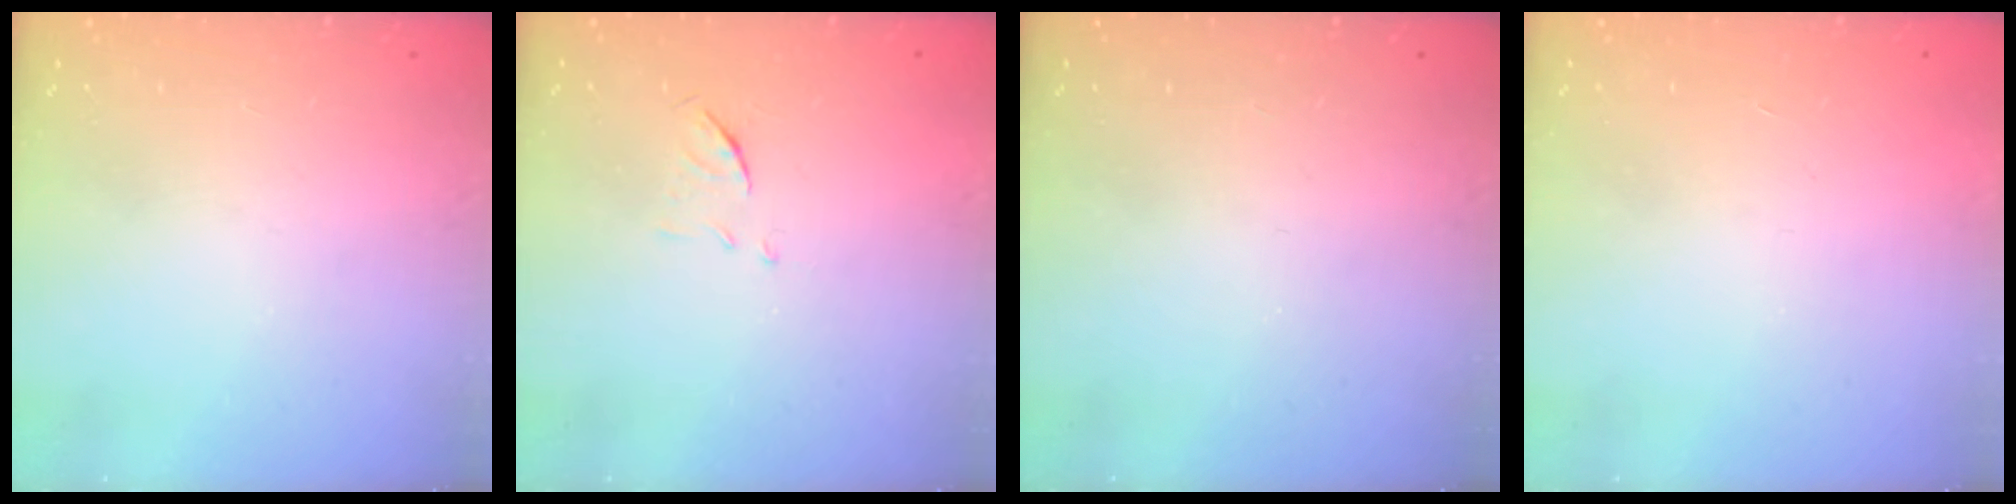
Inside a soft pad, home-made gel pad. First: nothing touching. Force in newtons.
{"total": 5.9, "press": 5.9, "slide": 0.5}
{"total": 0.0}
{"total": 1.7, "press": 1.7, "slide": 0.1}